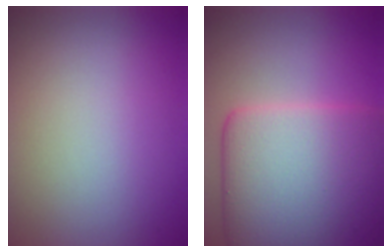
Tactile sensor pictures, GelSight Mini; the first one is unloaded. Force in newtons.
{"total": 12.5, "press": 12.5, "slide": 0.2}